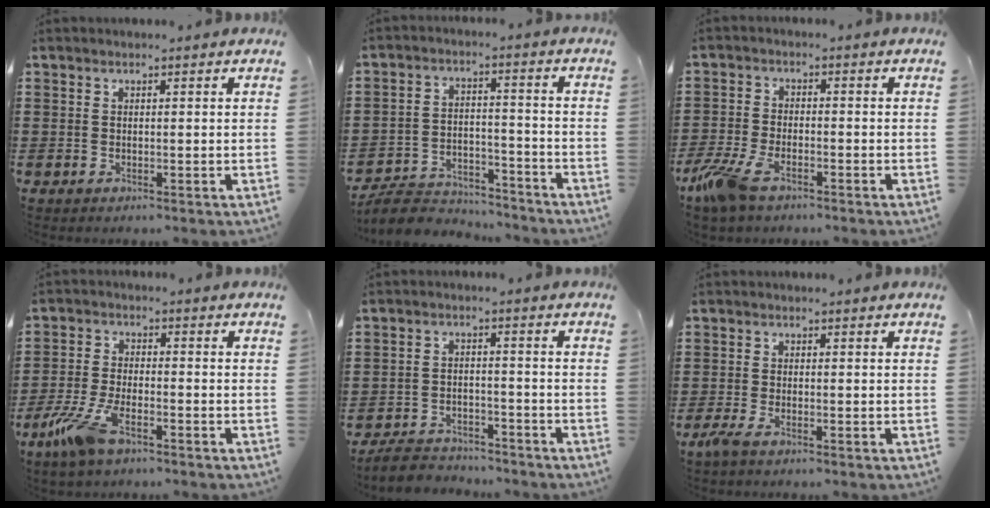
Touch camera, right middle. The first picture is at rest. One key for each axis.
{"total": 6.7, "fx": -6.4, "fy": 1.4, "fz": 1.0, "tx": -0.025, "ty": 0.016, "tz": -0.130}
{"total": 6.6, "fx": -4.1, "fy": 2.5, "fz": 4.6, "tx": -0.128, "ty": -0.013, "tz": -0.084}
{"total": 7.9, "fx": -4.6, "fy": 2.6, "fz": 6.0, "tx": -0.141, "ty": -0.012, "tz": -0.086}
{"total": 4.0, "fx": -3.9, "fy": 0.8, "fz": 0.2, "tx": -0.015, "ty": 0.006, "tz": -0.084}
{"total": 2.0, "fx": -1.2, "fy": 0.5, "fz": 1.6, "tx": -0.042, "ty": -0.007, "tz": -0.026}